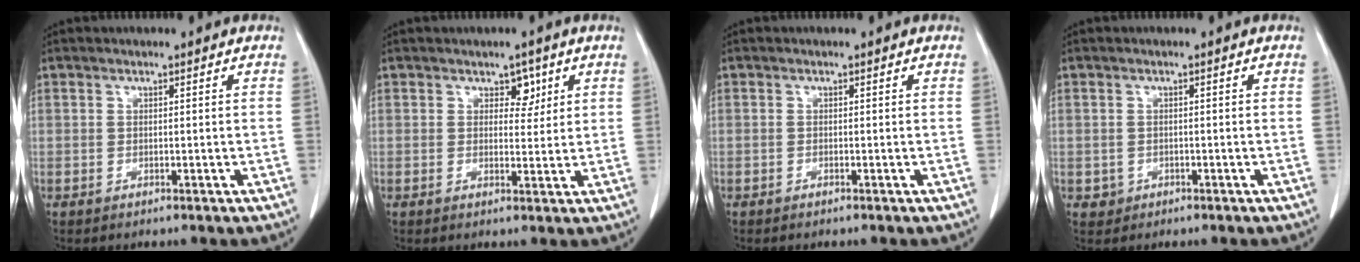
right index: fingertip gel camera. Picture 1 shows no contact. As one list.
[{"total": 2.8, "force": [1.5, 1.8, 1.6], "torque": [-0.019, 0.000, 0.021]}, {"total": 0.0}, {"total": 1.5, "force": [-0.4, 1.4, 0.0], "torque": [0.002, 0.005, -0.002]}]